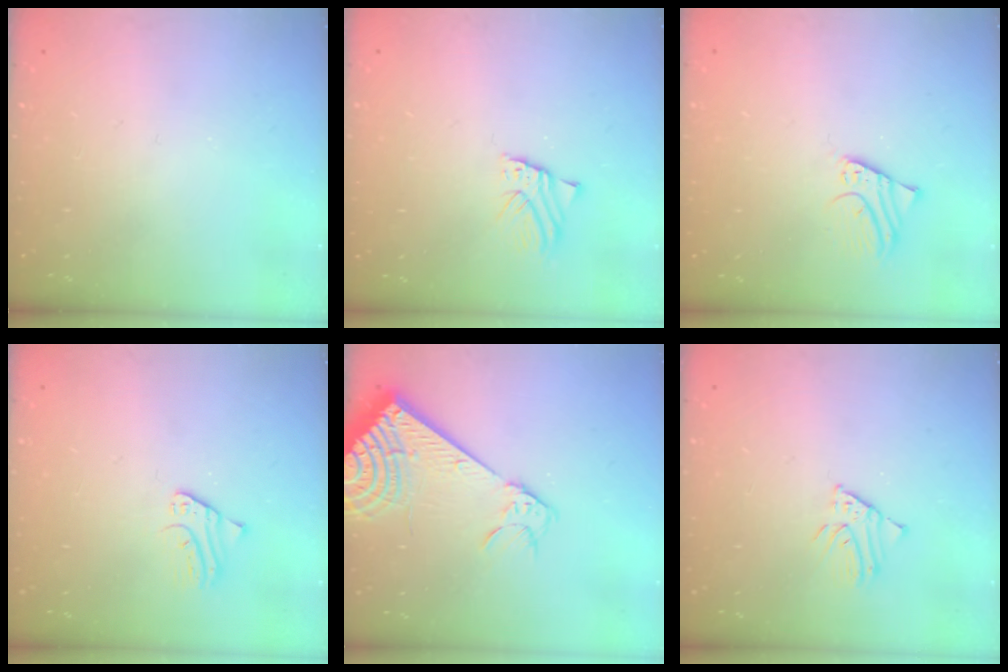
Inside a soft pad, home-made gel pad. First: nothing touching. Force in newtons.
{"total": 1.8, "press": 1.8, "slide": 0.1}
{"total": 1.7, "press": 1.7, "slide": 0.1}
{"total": 2.2, "press": 2.2, "slide": 0.2}
{"total": 13.8, "press": 13.5, "slide": 2.7}
{"total": 2.4, "press": 2.4, "slide": 0.2}